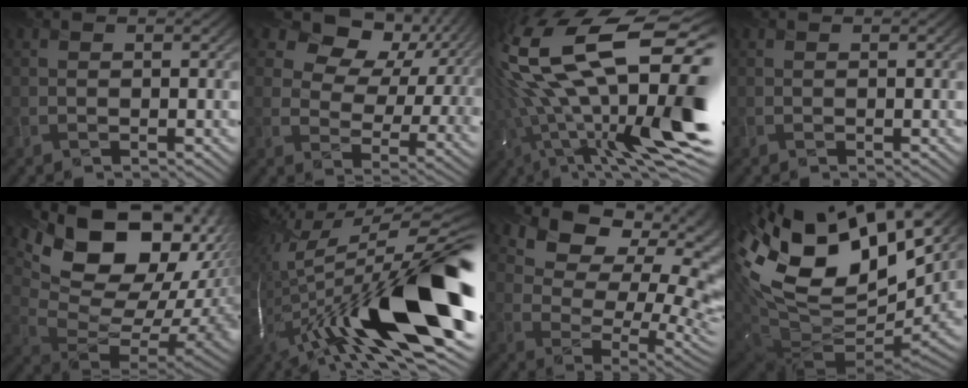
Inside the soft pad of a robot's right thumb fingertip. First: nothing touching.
{"total": 14.2, "force": [7.5, 9.1, 7.8], "torque": [-0.159, 0.018, 0.112]}
{"total": 21.8, "force": [1.7, 9.5, 19.5], "torque": [-0.379, -0.018, 0.040]}
{"total": 0.0}
{"total": 20.9, "force": [8.6, 12.5, 14.3], "torque": [-0.245, 0.018, 0.180]}
{"total": 20.6, "force": [-3.5, 7.6, 18.8], "torque": [-0.338, -0.024, -0.050]}
{"total": 12.5, "force": [6.5, 7.2, 7.9], "torque": [-0.128, 0.009, 0.106]}
{"total": 19.1, "force": [6.6, 11.5, 13.7], "torque": [-0.294, -0.031, 0.159]}